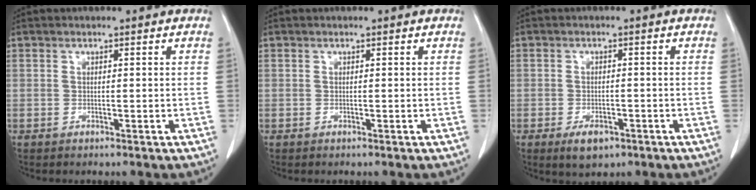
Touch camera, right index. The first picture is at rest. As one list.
[{"total": 0.0}, {"total": 3.9, "force": [-2.2, 2.1, 2.4], "torque": [-0.040, -0.002, -0.027]}]